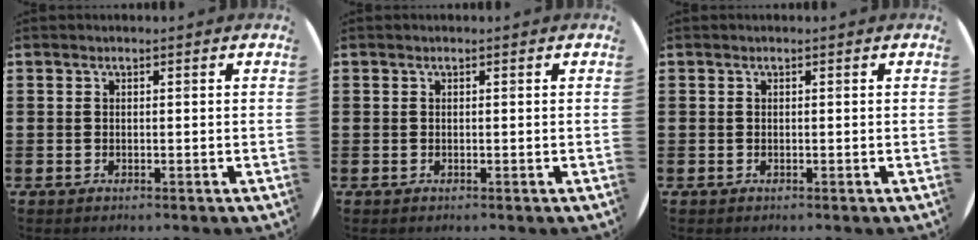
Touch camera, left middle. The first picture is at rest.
{"total": 0.0}
{"total": 0.0}